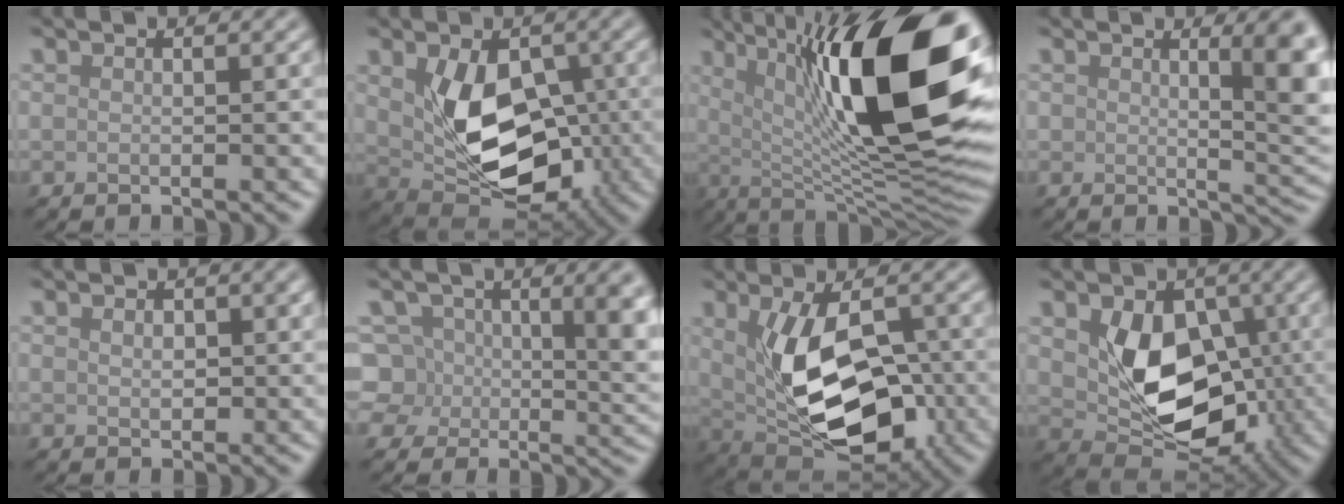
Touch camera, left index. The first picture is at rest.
{"total": 8.2, "force": [-0.2, 5.4, 6.2], "torque": [-0.114, -0.024, 0.014]}
{"total": 17.7, "force": [4.2, 5.1, 16.4], "torque": [-0.244, 0.002, 0.063]}
{"total": 5.4, "force": [1.6, 1.9, 4.8], "torque": [-0.050, -0.011, 0.024]}
{"total": 1.5, "force": [0.4, 1.0, 1.0], "torque": [-0.016, -0.002, 0.006]}
{"total": 9.0, "force": [1.1, 6.7, 5.9], "torque": [-0.077, -0.007, 0.017]}
{"total": 9.1, "force": [-0.4, 4.9, 7.6], "torque": [-0.139, -0.015, 0.007]}
{"total": 8.2, "force": [0.1, 5.7, 5.9], "torque": [-0.102, -0.021, 0.013]}